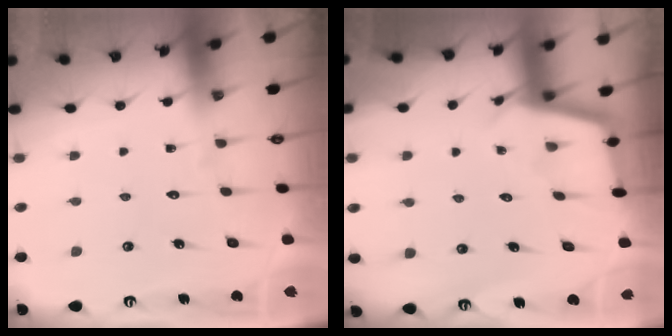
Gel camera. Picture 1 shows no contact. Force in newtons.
{"total": 2.7, "press": 2.7, "slide": 0.3}